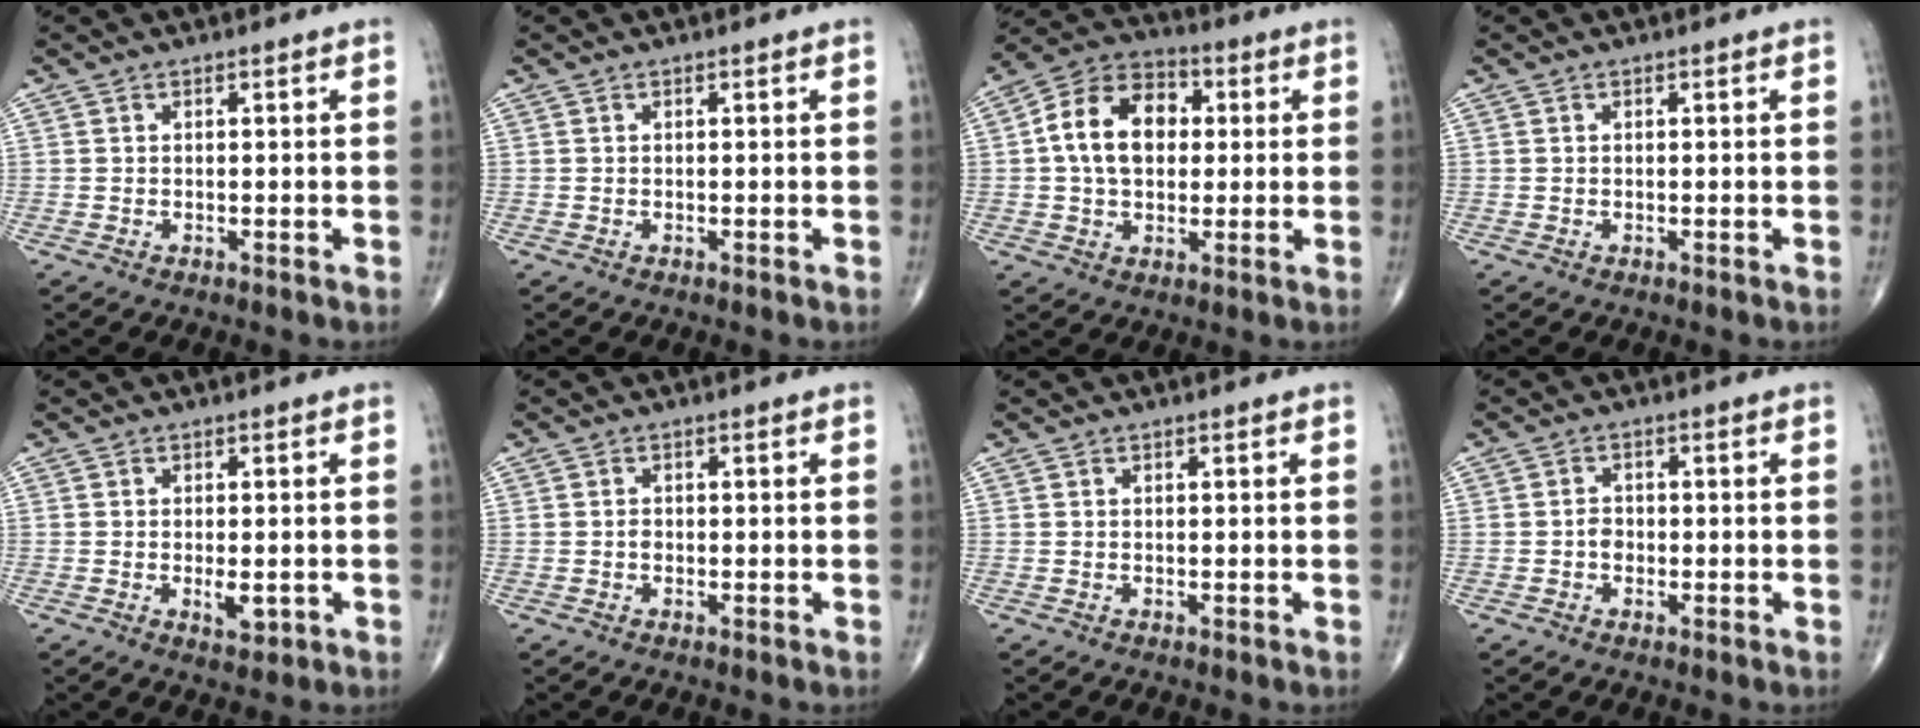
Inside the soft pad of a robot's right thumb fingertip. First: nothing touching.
{"total": 0.0}
{"total": 13.9, "force": [1.6, 9.7, 9.8], "torque": [-0.148, 0.023, 0.018]}
{"total": 0.0}
{"total": 3.3, "force": [-0.8, 1.5, 2.8], "torque": [-0.039, -0.004, -0.009]}
{"total": 1.0, "force": [-0.2, 0.8, 0.5], "torque": [-0.006, 0.002, -0.004]}
{"total": 0.0}
{"total": 2.1, "force": [-0.5, 1.7, 1.1], "torque": [-0.008, 0.007, -0.012]}